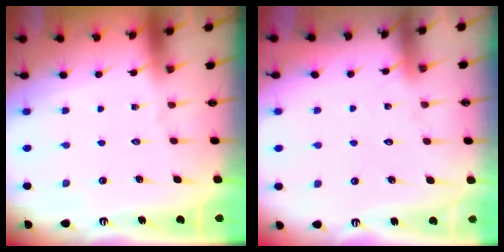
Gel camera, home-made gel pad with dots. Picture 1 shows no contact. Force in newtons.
{"total": 6.1, "press": 6.1, "slide": 0.6}